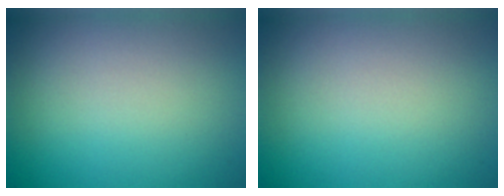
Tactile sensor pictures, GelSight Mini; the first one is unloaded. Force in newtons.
{"total": 0.0}